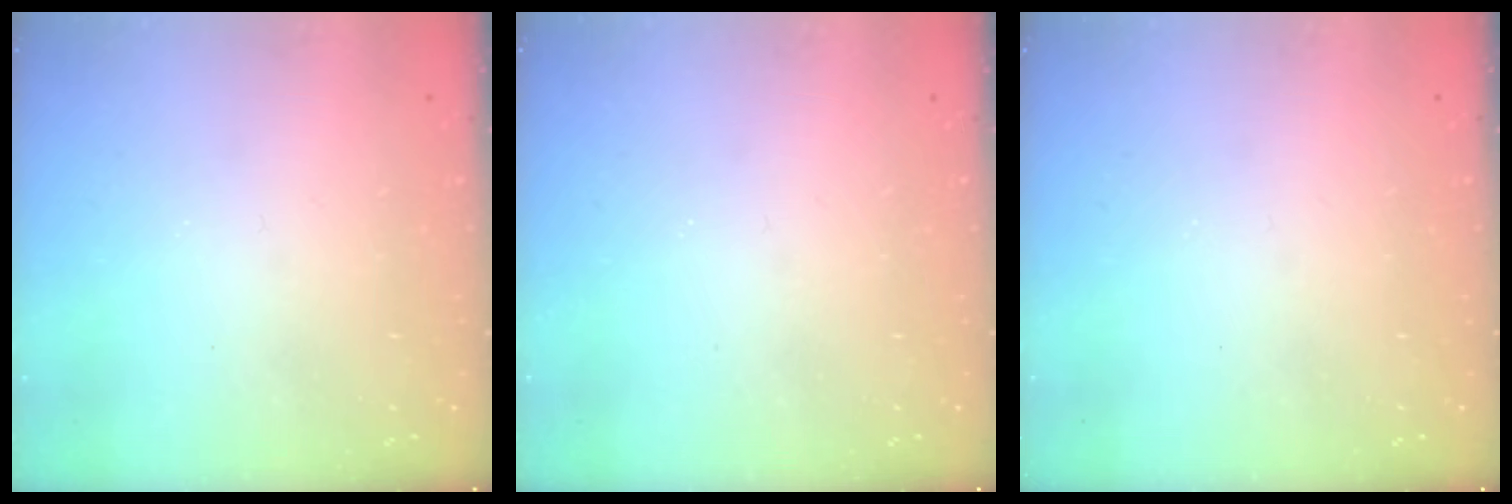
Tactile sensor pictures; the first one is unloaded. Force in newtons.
{"total": 0.0}
{"total": 0.0}